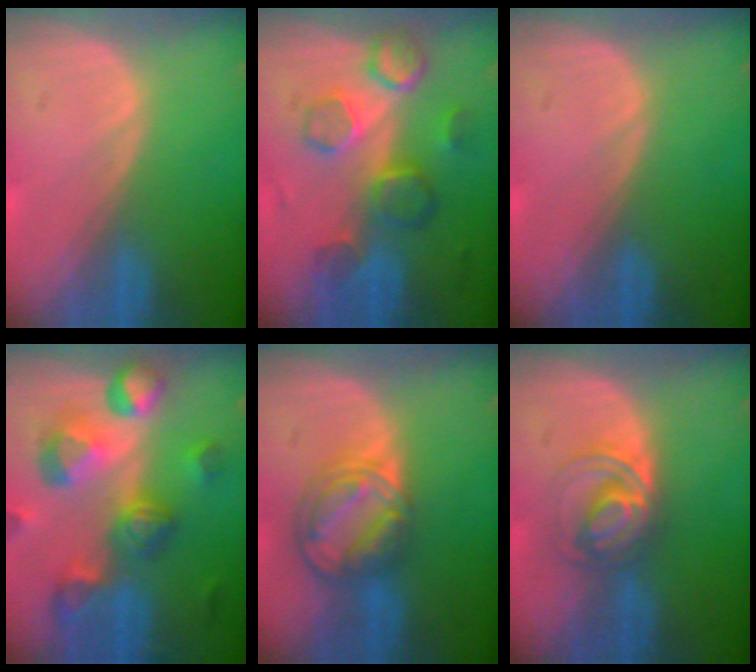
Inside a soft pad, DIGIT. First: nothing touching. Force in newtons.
{"total": 8.7, "press": 7.9, "slide": 3.6}
{"total": 0.0}
{"total": 11.1, "press": 10.0, "slide": 4.9}
{"total": 8.1, "press": 7.0, "slide": 4.2}
{"total": 6.0, "press": 5.6, "slide": 2.1}